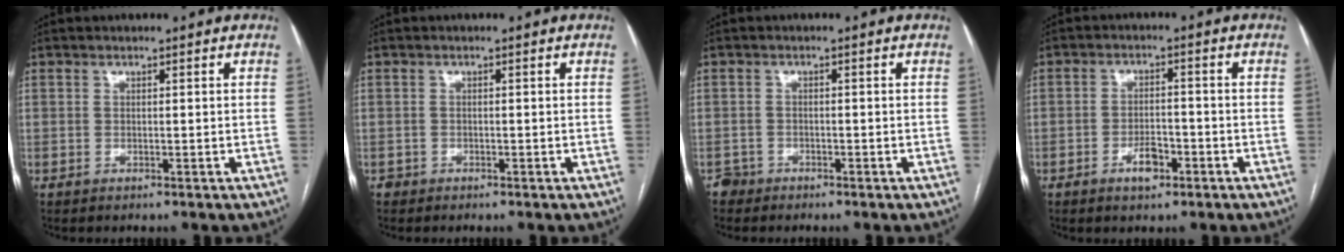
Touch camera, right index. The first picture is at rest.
{"total": 0.8, "force": [-0.6, 0.5, -0.1], "torque": [-0.004, 0.003, -0.009]}
{"total": 1.7, "force": [-1.3, 0.9, -0.4], "torque": [0.002, 0.004, -0.024]}
{"total": 4.0, "force": [-2.2, 1.7, 2.9], "torque": [-0.050, 0.004, -0.034]}